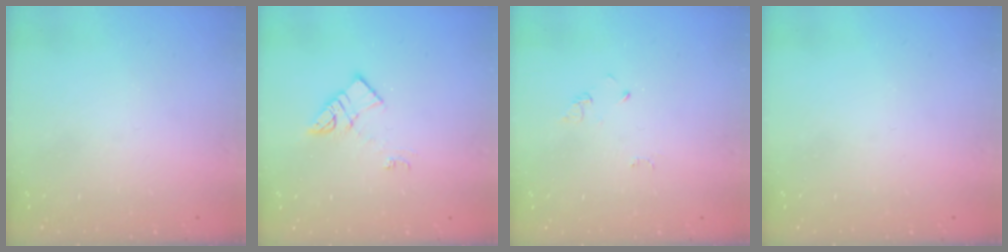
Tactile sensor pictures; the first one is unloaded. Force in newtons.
{"total": 6.4, "press": 6.4, "slide": 0.6}
{"total": 2.6, "press": 2.6, "slide": 0.4}
{"total": 0.0}